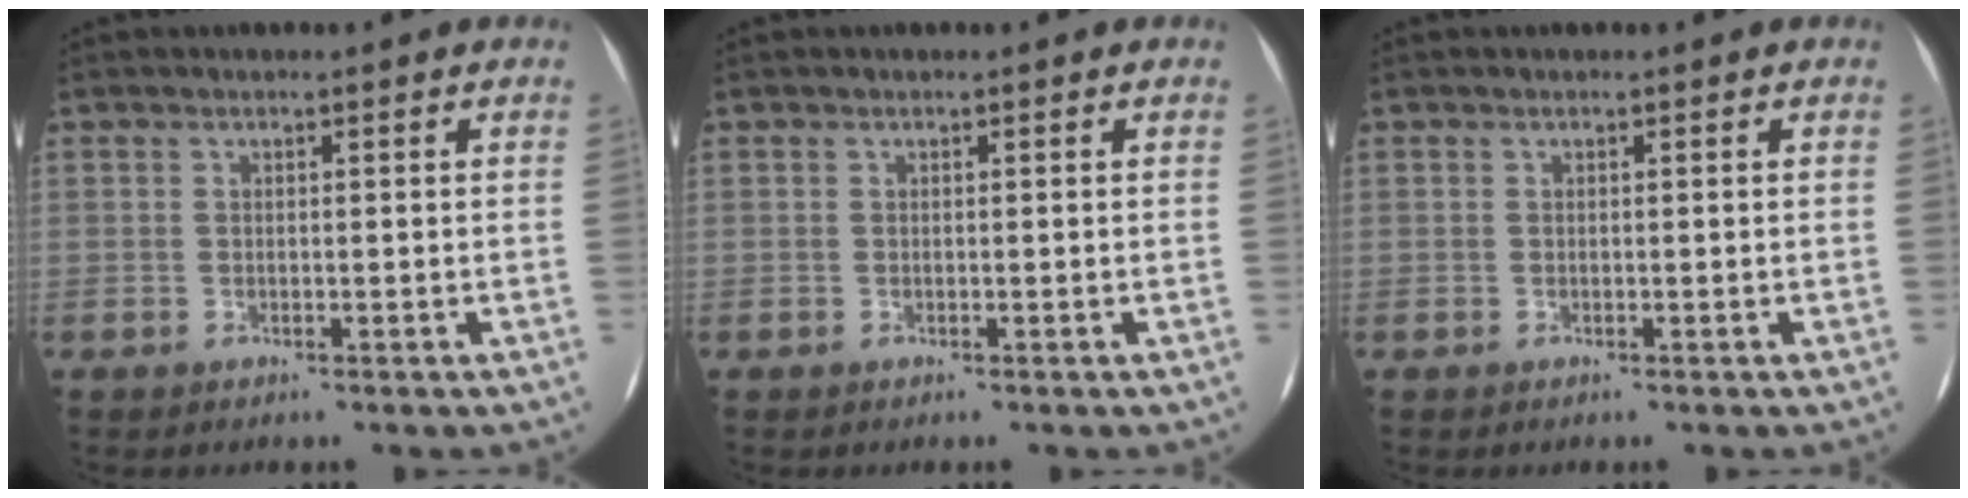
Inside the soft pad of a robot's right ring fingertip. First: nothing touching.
{"total": 0.0}
{"total": 0.0}